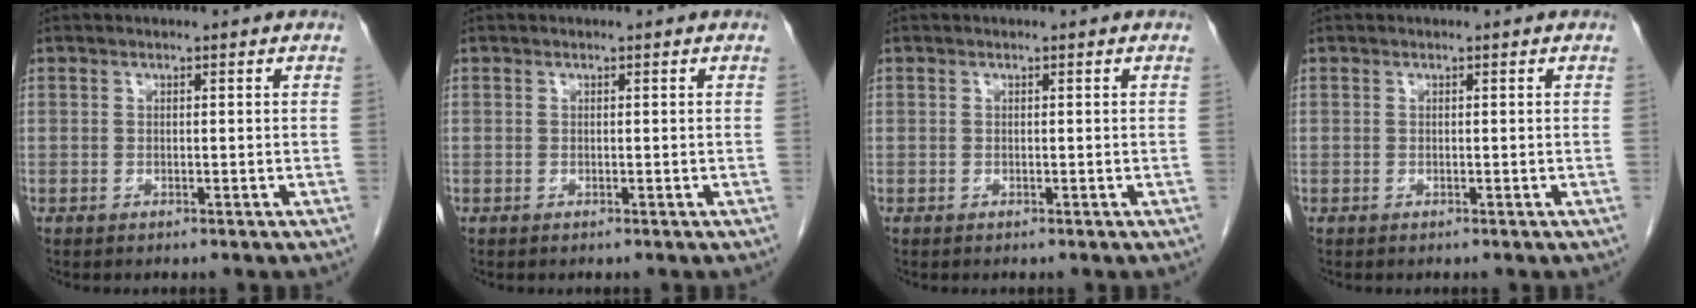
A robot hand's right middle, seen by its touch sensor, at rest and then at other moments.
{"total": 0.0}
{"total": 0.0}
{"total": 0.0}